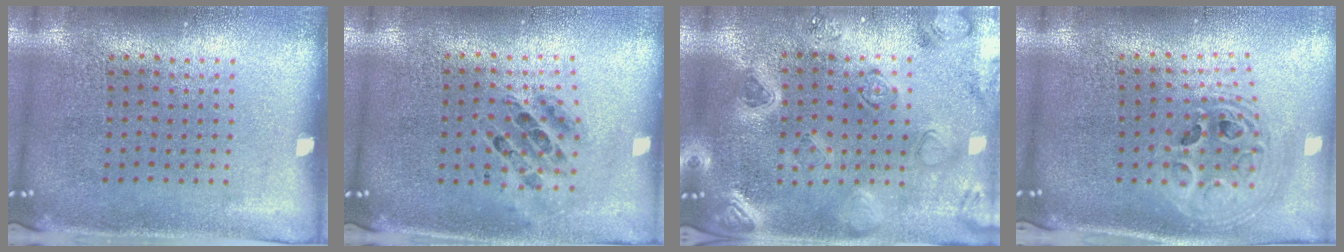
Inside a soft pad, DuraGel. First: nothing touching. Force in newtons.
{"total": 0.7, "press": 0.7, "slide": 0.2}
{"total": 2.2, "press": 2.2, "slide": 0.4}
{"total": 2.4, "press": 1.9, "slide": 1.4}